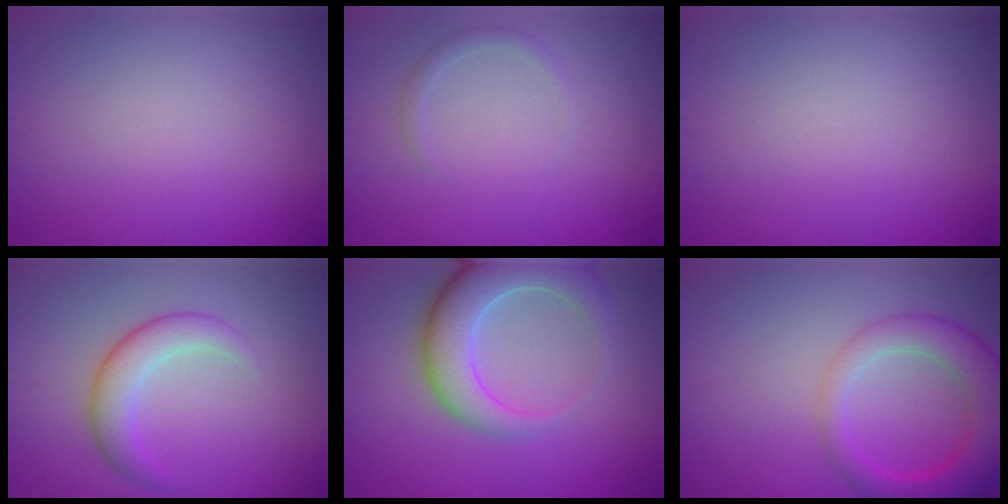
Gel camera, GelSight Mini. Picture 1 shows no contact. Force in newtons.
{"total": 1.1, "press": 1.1, "slide": 0.1}
{"total": 0.0}
{"total": 3.3, "press": 3.3, "slide": 0.2}
{"total": 7.0, "press": 7.0, "slide": 0.7}
{"total": 5.5, "press": 5.5, "slide": 0.3}